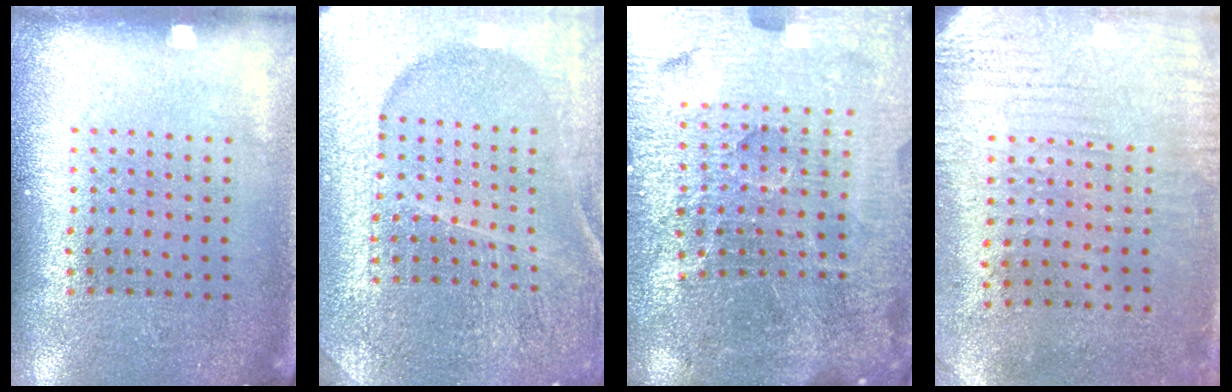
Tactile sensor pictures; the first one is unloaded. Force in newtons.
{"total": 4.9, "press": 4.5, "slide": 1.8}
{"total": 5.8, "press": 5.3, "slide": 2.4}
{"total": 3.1, "press": 2.4, "slide": 1.9}